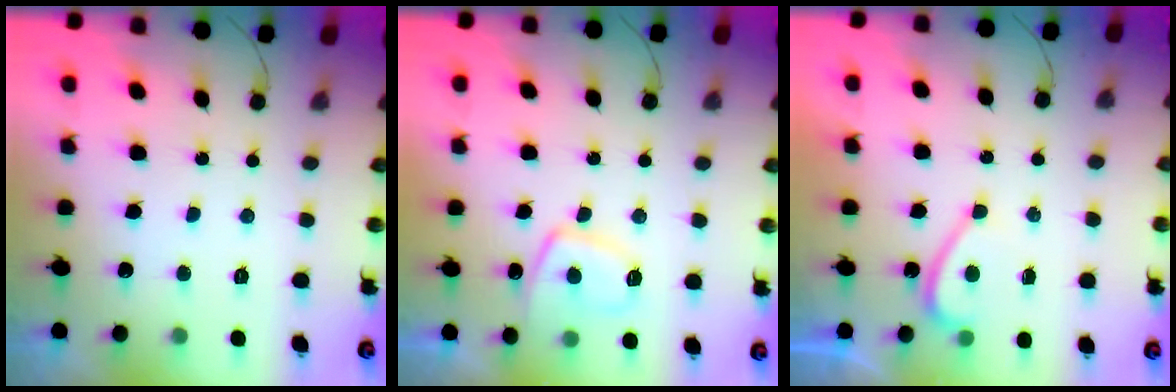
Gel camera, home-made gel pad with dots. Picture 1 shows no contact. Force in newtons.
{"total": 9.8, "press": 9.7, "slide": 1.4}
{"total": 4.3, "press": 3.7, "slide": 2.2}